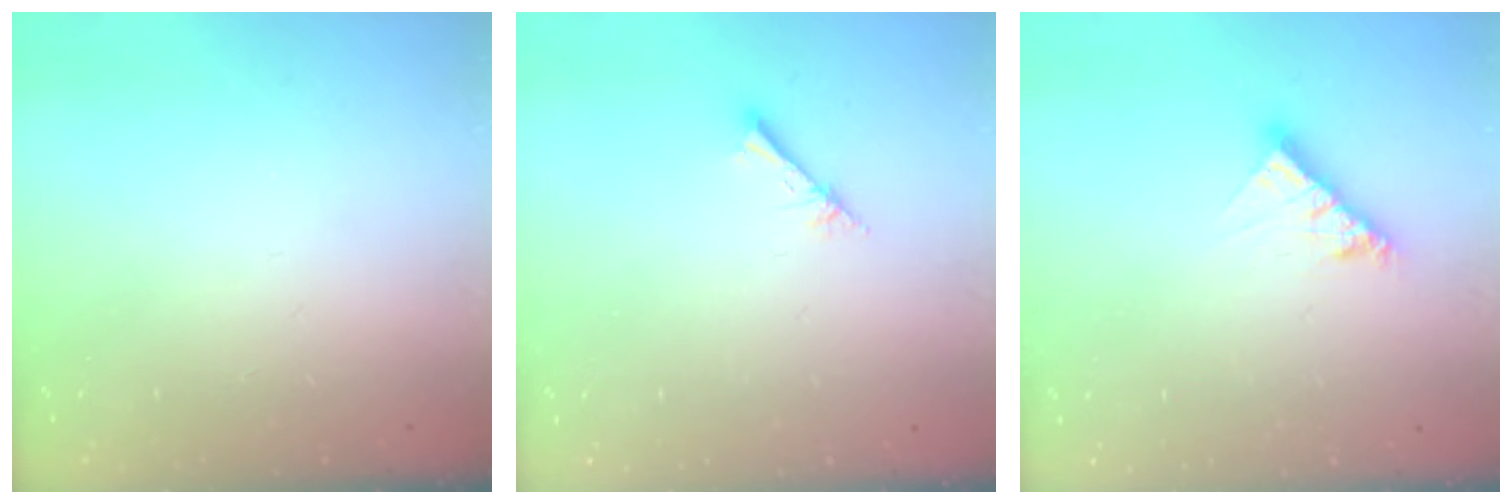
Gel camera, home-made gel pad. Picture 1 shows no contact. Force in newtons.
{"total": 2.4, "press": 2.4, "slide": 0.3}
{"total": 8.8, "press": 8.7, "slide": 0.8}